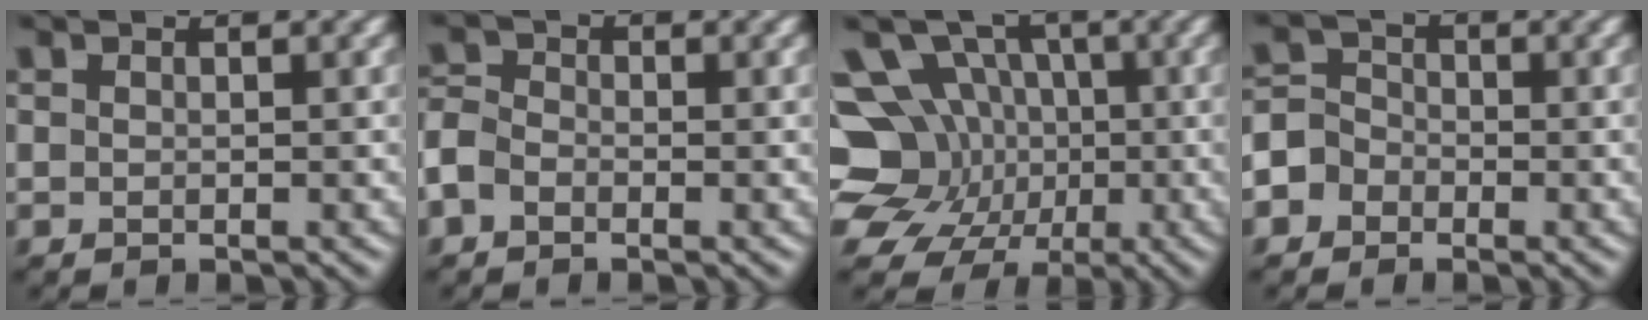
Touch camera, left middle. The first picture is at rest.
{"total": 2.7, "force": [-1.7, 1.9, 1.0], "torque": [-0.010, 0.006, -0.051]}
{"total": 14.7, "force": [-1.2, 13.2, 6.5], "torque": [-0.169, 0.014, -0.047]}
{"total": 4.3, "force": [-2.5, 3.5, 0.5], "torque": [0.023, 0.007, -0.071]}